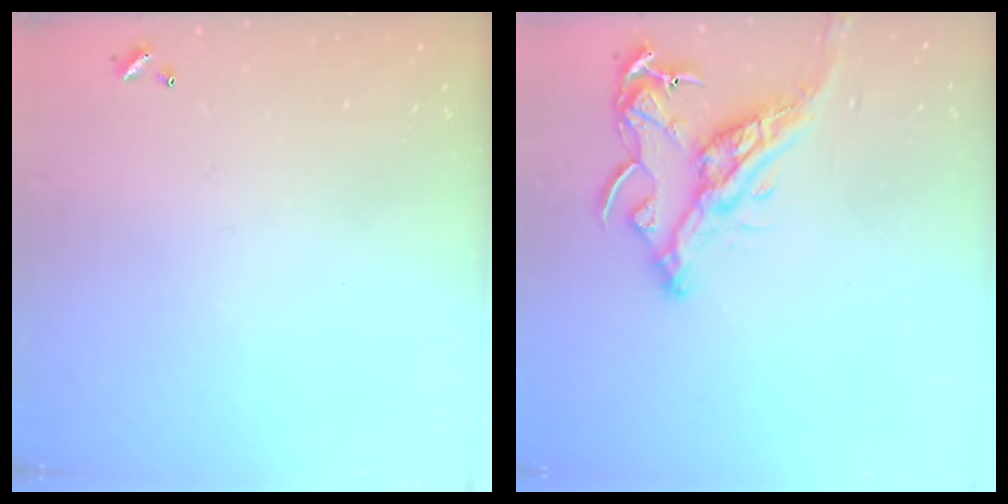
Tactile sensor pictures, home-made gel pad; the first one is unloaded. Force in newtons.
{"total": 15.3, "press": 15.2, "slide": 1.8}